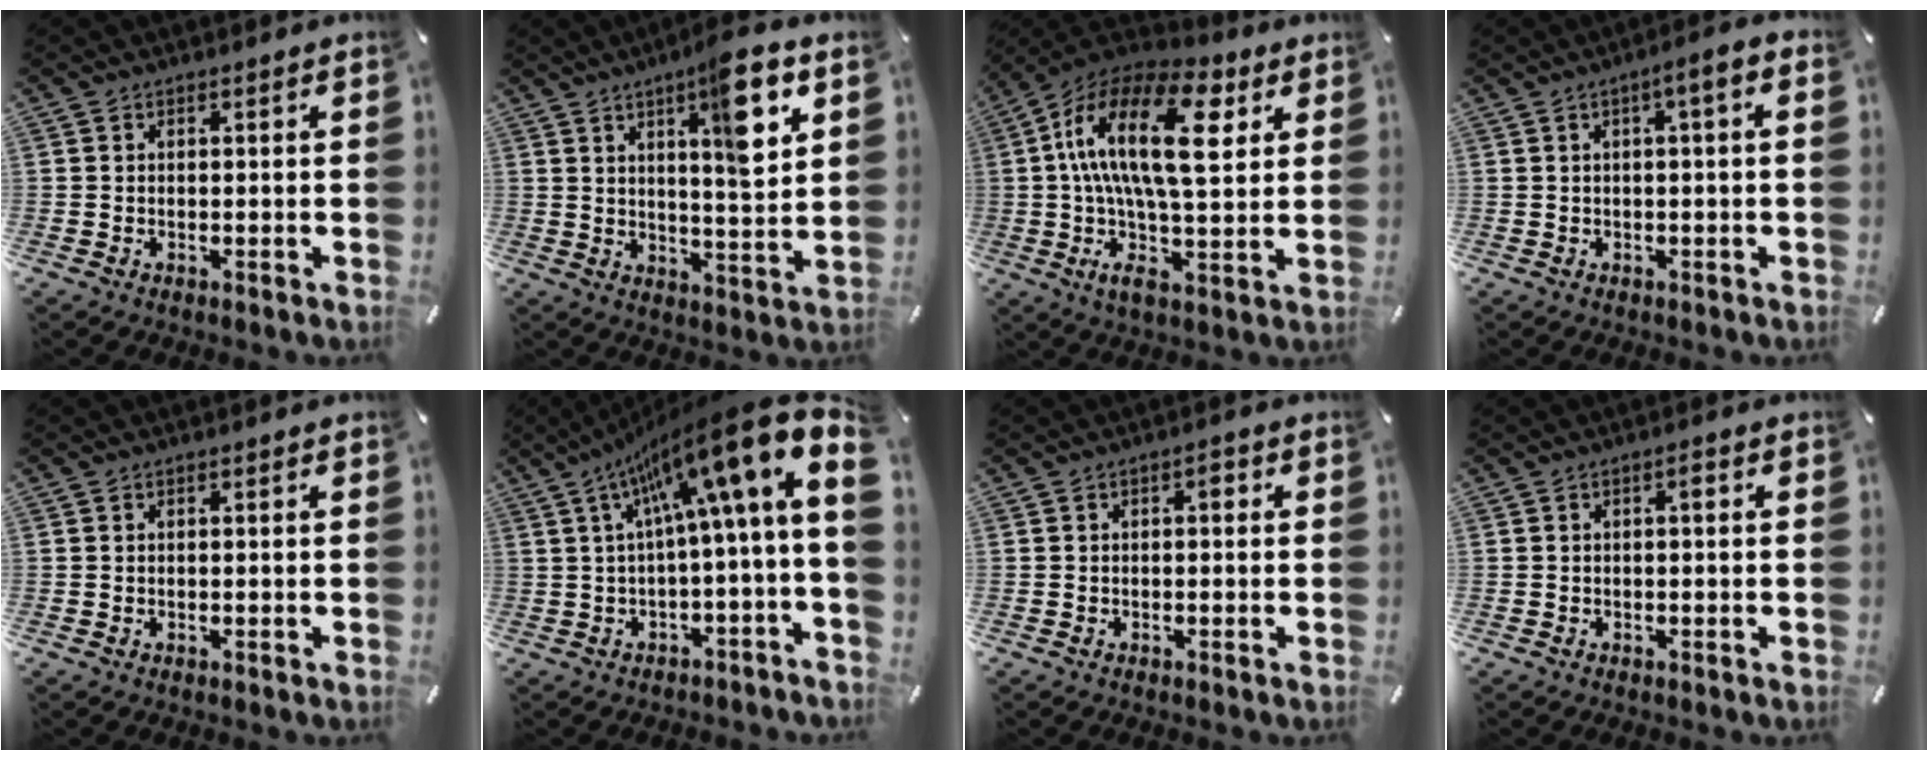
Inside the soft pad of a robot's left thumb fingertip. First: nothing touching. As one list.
[{"total": 12.1, "force": [6.4, 2.2, 10.0], "torque": [-0.140, -0.041, 0.096]}, {"total": 22.7, "force": [5.8, 9.9, 19.6], "torque": [-0.373, -0.021, 0.083]}, {"total": 4.2, "force": [0.5, 0.7, 4.1], "torque": [-0.067, 0.003, 0.004]}, {"total": 0.0}, {"total": 19.0, "force": [8.3, 2.7, 16.9], "torque": [-0.268, -0.071, 0.133]}, {"total": 1.8, "force": [-0.2, 0.9, 1.6], "torque": [-0.033, 0.010, -0.009]}, {"total": 1.4, "force": [-0.1, 0.5, 1.4], "torque": [-0.028, 0.006, -0.004]}]